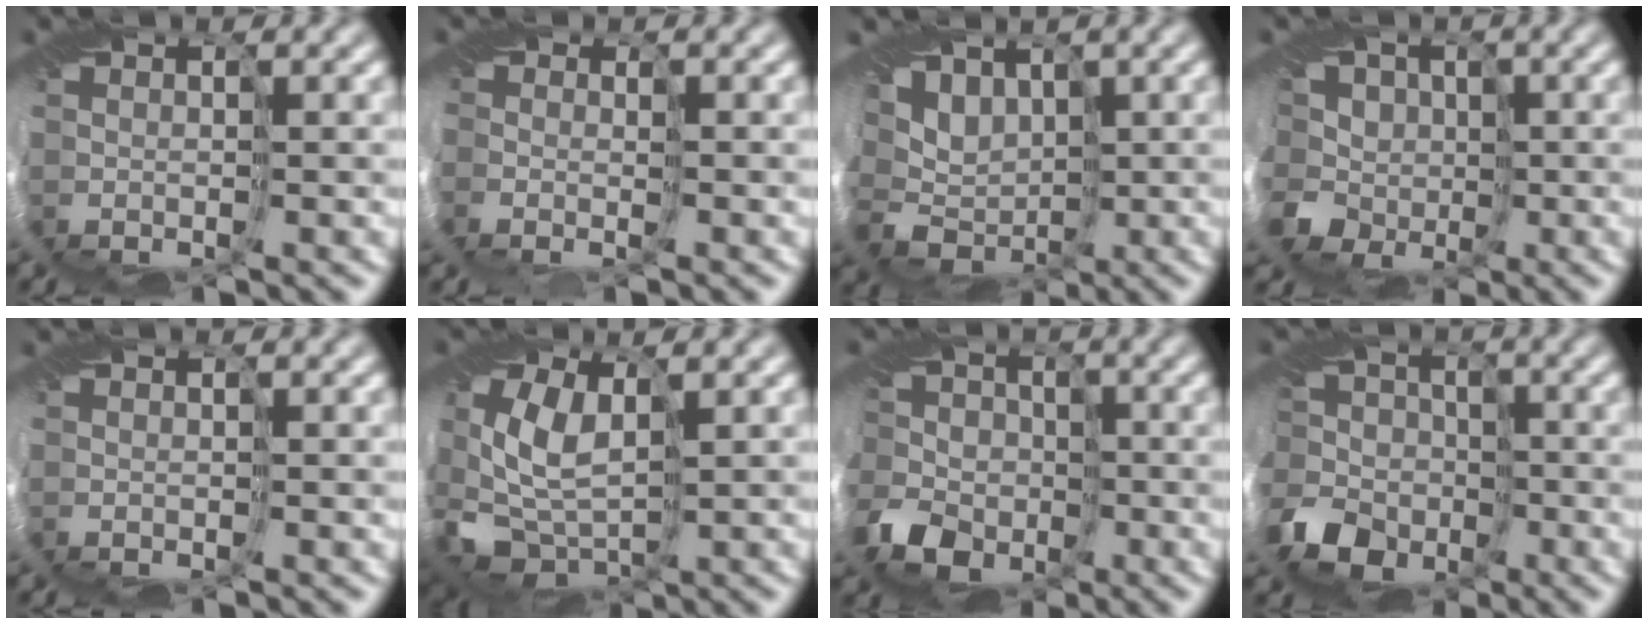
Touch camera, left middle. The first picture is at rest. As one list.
[{"total": 2.1, "force": [-1.2, 1.5, 0.6], "torque": [-0.010, -0.018, -0.022]}, {"total": 5.7, "force": [0.0, 5.0, 2.9], "torque": [-0.038, 0.001, -0.011]}, {"total": 7.7, "force": [0.6, 6.9, 3.3], "torque": [-0.086, 0.025, -0.038]}, {"total": 0.0}, {"total": 4.6, "force": [0.0, 2.6, 3.8], "torque": [-0.095, 0.000, -0.008]}, {"total": 7.3, "force": [-3.3, 6.0, 2.6], "torque": [-0.055, -0.008, -0.085]}, {"total": 7.9, "force": [-4.1, 6.2, 2.7], "torque": [-0.051, -0.014, -0.093]}]